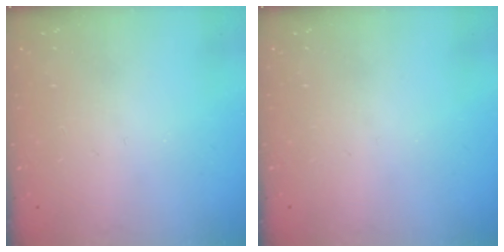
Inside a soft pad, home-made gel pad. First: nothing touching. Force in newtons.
{"total": 0.0}